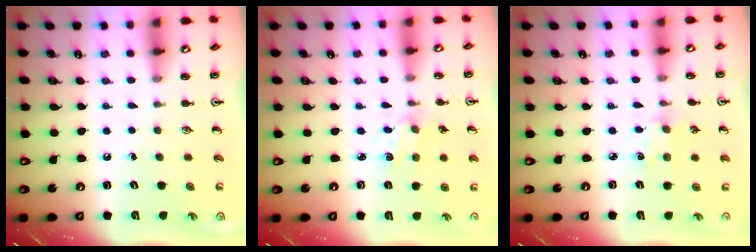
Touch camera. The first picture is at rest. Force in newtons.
{"total": 1.8, "press": 1.7, "slide": 0.5}
{"total": 2.9, "press": 2.8, "slide": 0.5}